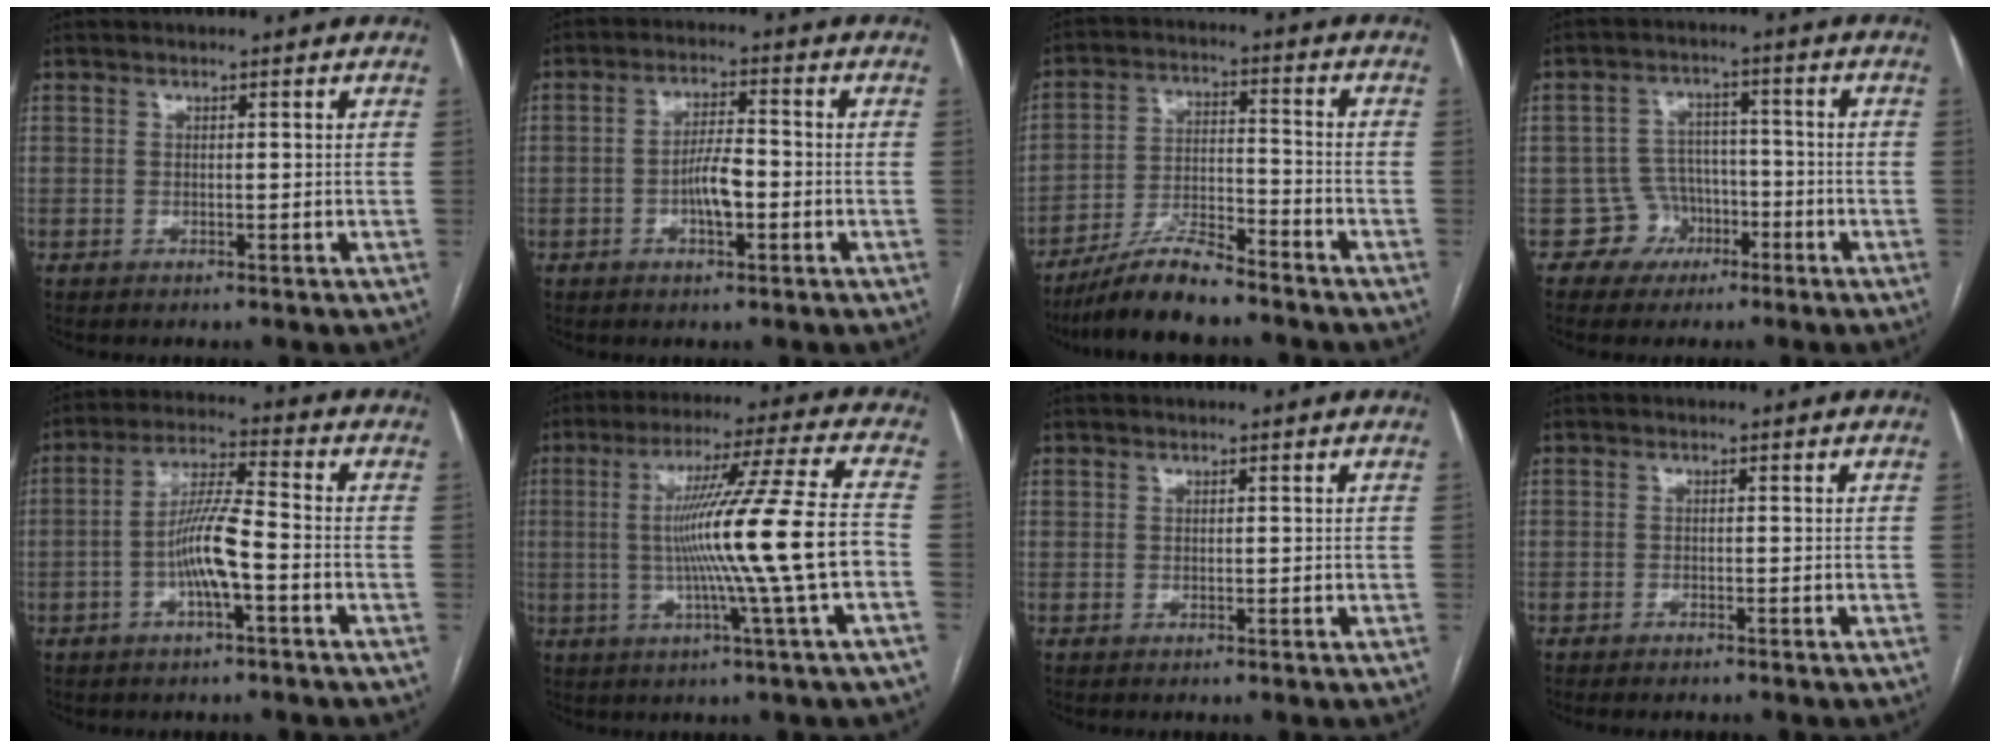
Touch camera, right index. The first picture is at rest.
{"total": 5.3, "force": [-1.5, 1.6, 4.9], "torque": [-0.092, 0.008, -0.027]}
{"total": 9.6, "force": [-8.2, 1.3, 4.9], "torque": [-0.093, -0.006, -0.151]}
{"total": 5.4, "force": [-2.5, 4.8, -0.3], "torque": [0.018, 0.018, -0.038]}
{"total": 8.6, "force": [-2.6, 1.2, 8.1], "torque": [-0.161, 0.014, -0.051]}
{"total": 16.8, "force": [-2.1, -2.2, 16.5], "torque": [-0.276, -0.001, -0.038]}
{"total": 0.6, "force": [0.1, 0.5, 0.4], "torque": [-0.011, 0.010, 0.005]}
{"total": 1.0, "force": [-0.9, 0.2, 0.4], "torque": [-0.010, -0.001, -0.010]}